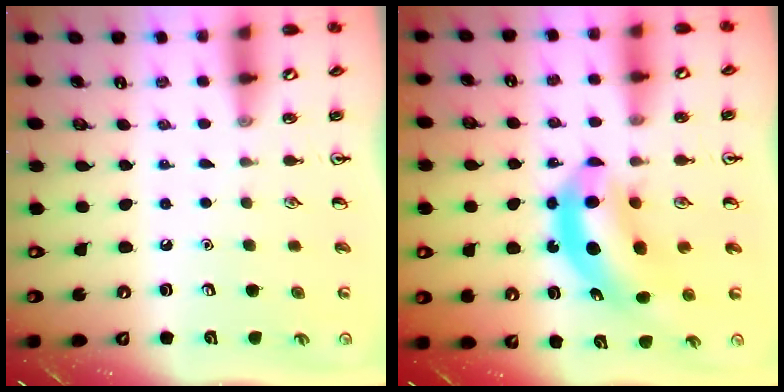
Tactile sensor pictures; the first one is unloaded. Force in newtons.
{"total": 10.1, "press": 9.5, "slide": 3.4}